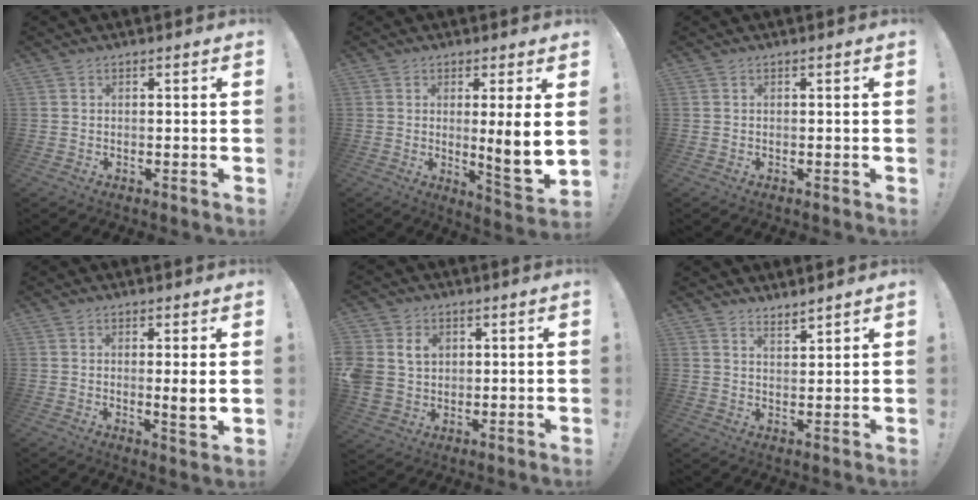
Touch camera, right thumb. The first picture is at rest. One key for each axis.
{"total": 8.9, "fx": 1.6, "fy": 0.1, "fz": 8.7, "tx": -0.114, "ty": -0.029, "tz": 0.022}
{"total": 0.0}
{"total": 4.1, "fx": 0.8, "fy": -0.3, "fz": 4.0, "tx": -0.057, "ty": -0.014, "tz": 0.009}
{"total": 9.5, "fx": 3.2, "fy": 7.9, "fz": 4.0, "tx": -0.077, "ty": -0.010, "tz": 0.064}
{"total": 3.4, "fx": 3.3, "fy": 0.6, "fz": 0.7, "tx": 0.001, "ty": -0.030, "tz": 0.058}